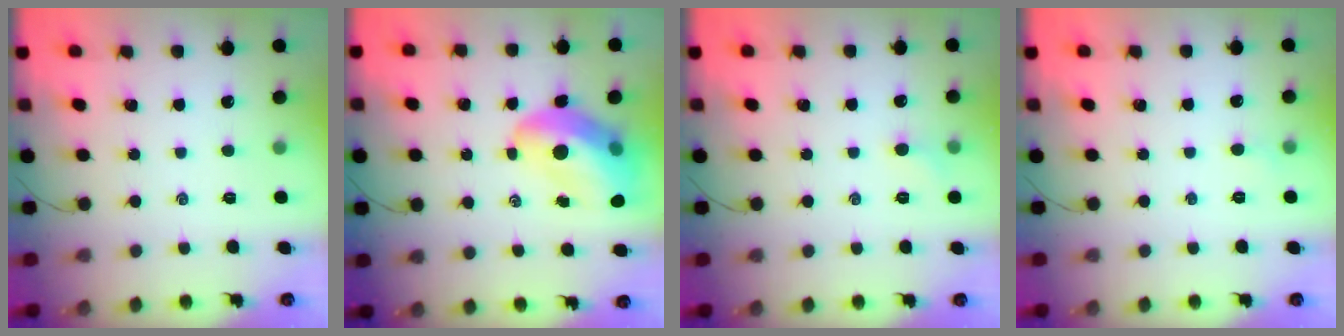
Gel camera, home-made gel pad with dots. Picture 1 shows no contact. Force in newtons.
{"total": 13.9, "press": 13.4, "slide": 3.6}
{"total": 4.4, "press": 4.1, "slide": 1.5}
{"total": 2.7, "press": 2.6, "slide": 0.9}